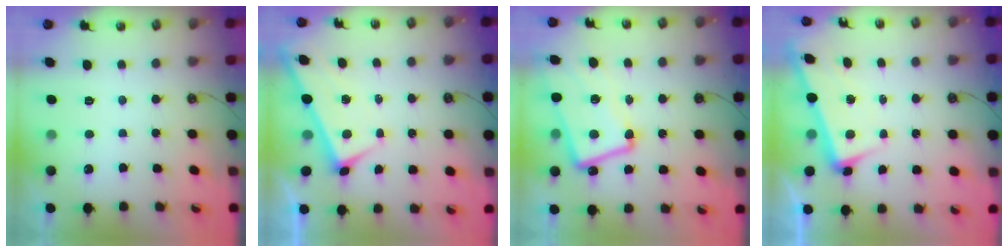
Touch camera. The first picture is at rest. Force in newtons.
{"total": 1.4, "press": 1.3, "slide": 0.3}
{"total": 8.4, "press": 8.3, "slide": 1.5}
{"total": 3.2, "press": 3.0, "slide": 1.1}